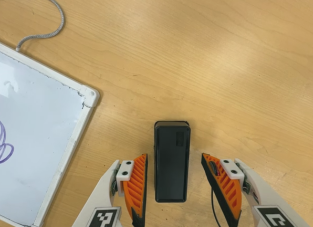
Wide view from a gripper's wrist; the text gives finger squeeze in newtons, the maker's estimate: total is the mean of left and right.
{"total": 0.0}